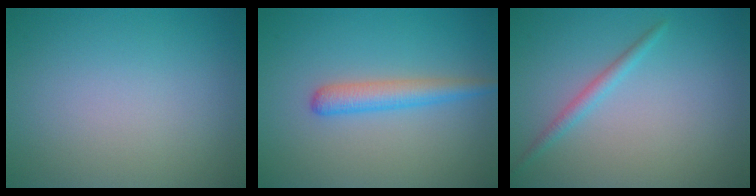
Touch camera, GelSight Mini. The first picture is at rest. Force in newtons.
{"total": 2.7, "press": 2.7, "slide": 0.1}
{"total": 1.4, "press": 1.4, "slide": 0.0}